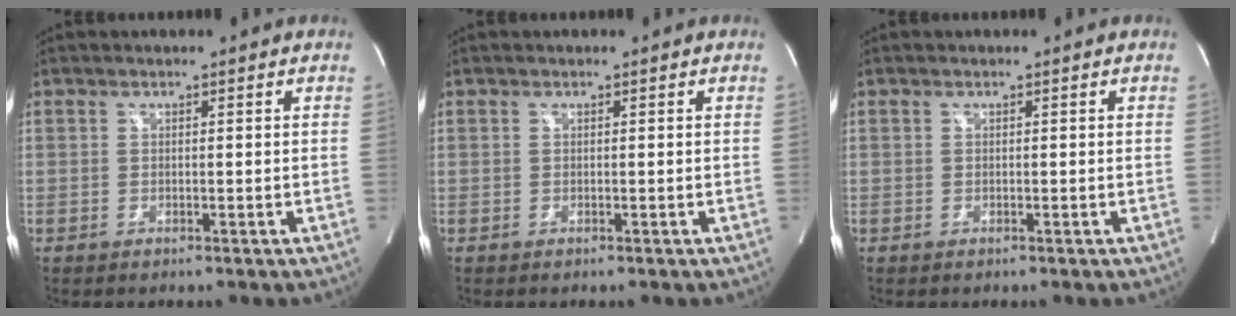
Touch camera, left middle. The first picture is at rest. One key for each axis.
{"total": 0.0}
{"total": 0.0}